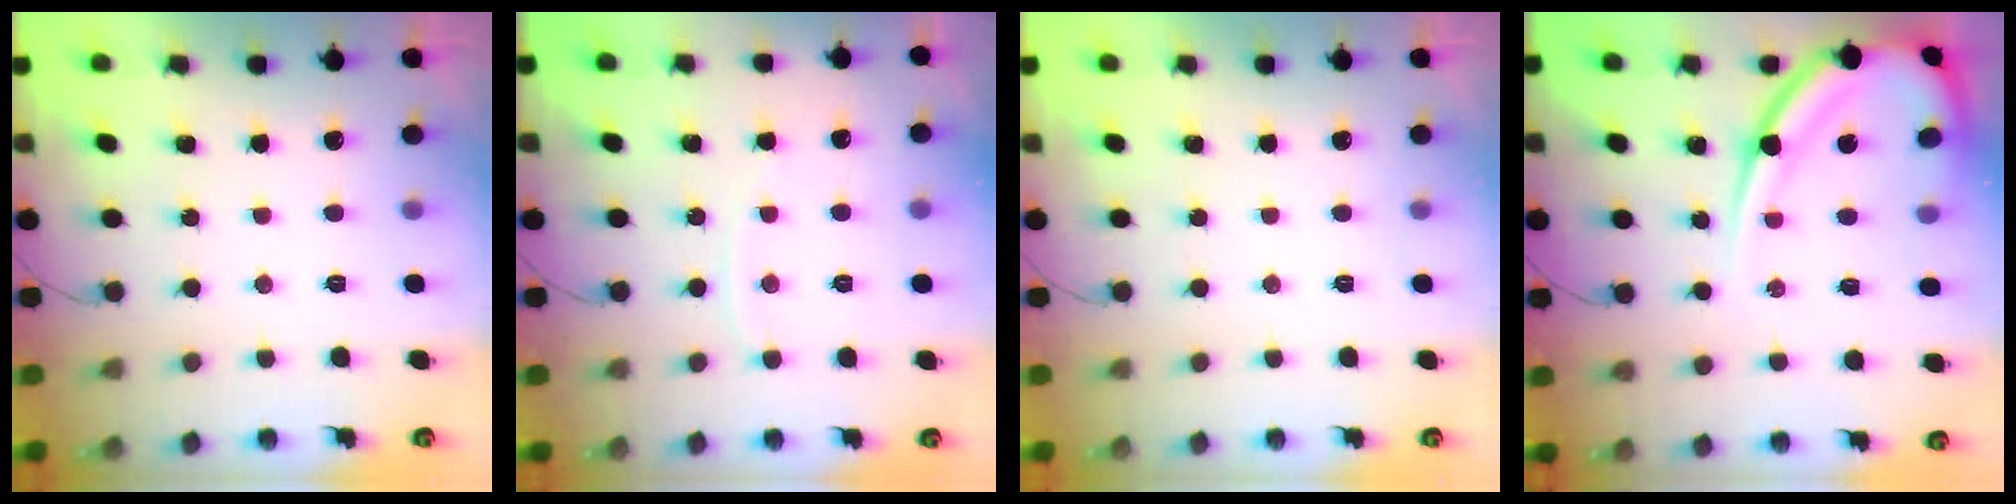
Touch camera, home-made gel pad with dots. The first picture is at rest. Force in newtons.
{"total": 3.7, "press": 3.7, "slide": 0.6}
{"total": 0.0}
{"total": 16.4, "press": 16.3, "slide": 1.6}